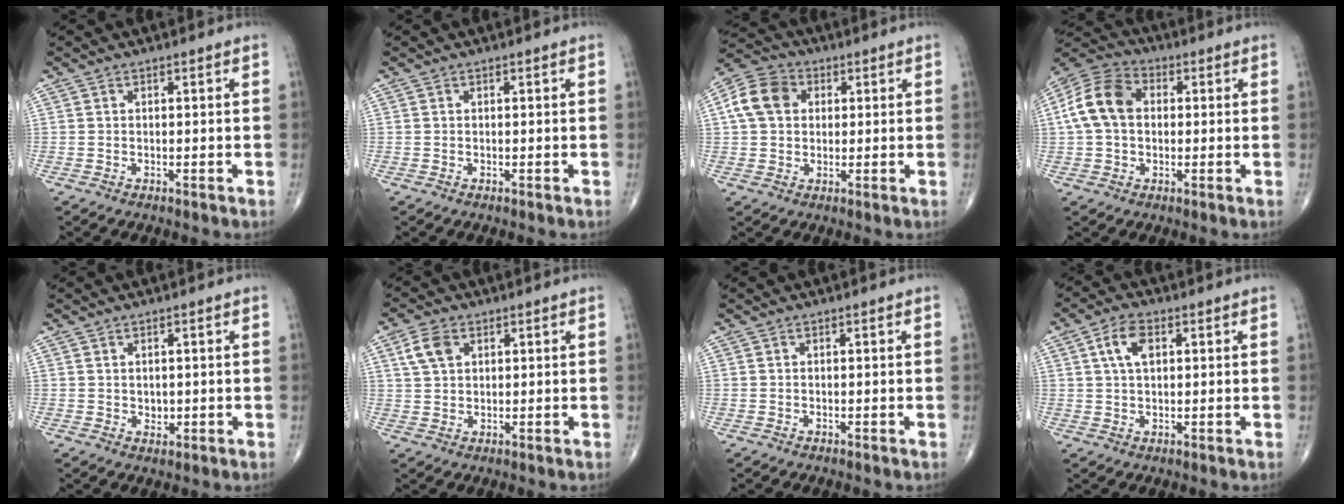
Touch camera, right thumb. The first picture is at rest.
{"total": 0.0}
{"total": 9.4, "force": [2.0, 7.3, 5.5], "torque": [-0.096, 0.016, 0.028]}
{"total": 11.6, "force": [1.1, 8.4, 7.9], "torque": [-0.153, 0.030, 0.010]}
{"total": 1.6, "force": [0.3, 1.3, 0.9], "torque": [-0.005, -0.003, 0.009]}
{"total": 5.2, "force": [2.1, 3.5, 3.2], "torque": [-0.057, 0.001, 0.042]}
{"total": 0.0}
{"total": 5.7, "force": [1.8, 3.3, 4.2], "torque": [-0.073, 0.006, 0.030]}